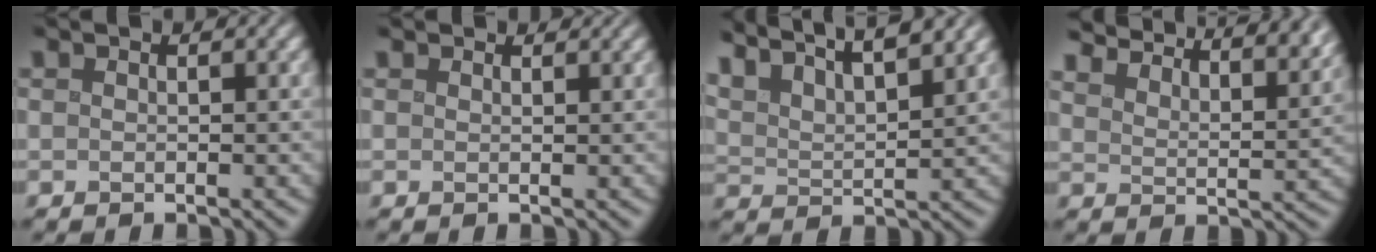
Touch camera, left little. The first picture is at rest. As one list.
[{"total": 1.6, "force": [1.5, 0.5, 0.4], "torque": [0.001, 0.003, 0.006]}, {"total": 11.6, "force": [9.1, 3.8, 6.2], "torque": [-0.118, 0.036, 0.125]}, {"total": 11.5, "force": [10.2, 2.8, 4.5], "torque": [-0.064, 0.011, 0.114]}]